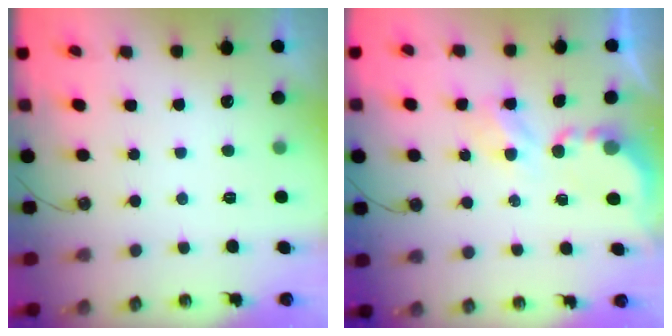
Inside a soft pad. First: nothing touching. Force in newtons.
{"total": 3.9, "press": 3.9, "slide": 0.1}